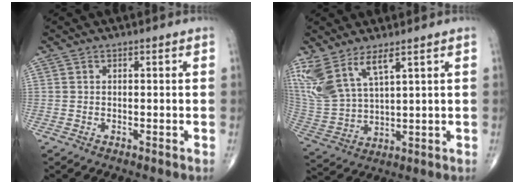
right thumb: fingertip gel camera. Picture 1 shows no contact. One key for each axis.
{"total": 12.5, "fx": 7.6, "fy": 4.8, "fz": 8.7, "tx": -0.196, "ty": -0.029, "tz": 0.172}